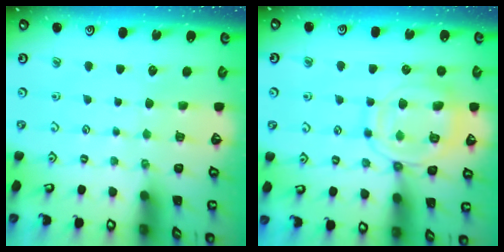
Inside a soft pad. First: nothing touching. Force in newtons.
{"total": 13.3, "press": 13.3, "slide": 1.3}